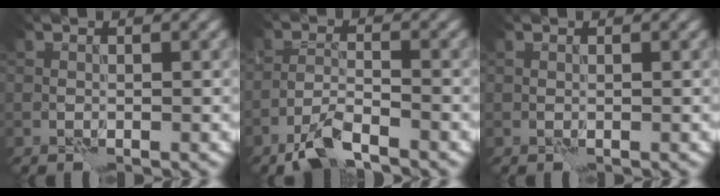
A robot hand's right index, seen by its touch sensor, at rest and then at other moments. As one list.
[{"total": 3.8, "force": [-2.9, 0.9, 2.2], "torque": [-0.050, 0.001, -0.067]}, {"total": 0.0}]